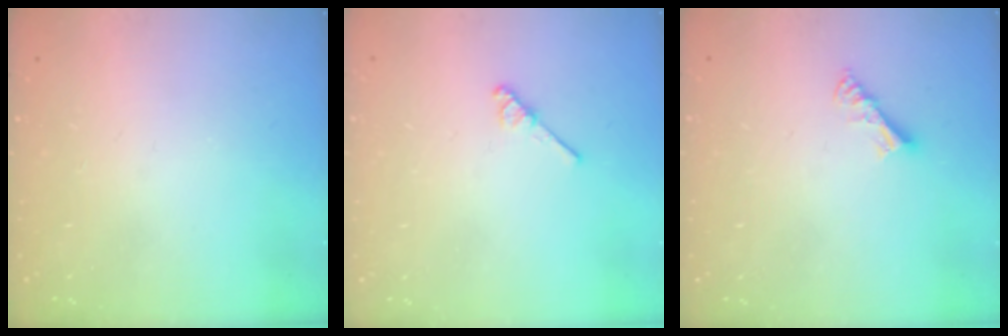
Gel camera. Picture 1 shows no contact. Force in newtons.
{"total": 3.0, "press": 2.9, "slide": 0.5}
{"total": 4.7, "press": 4.7, "slide": 0.0}